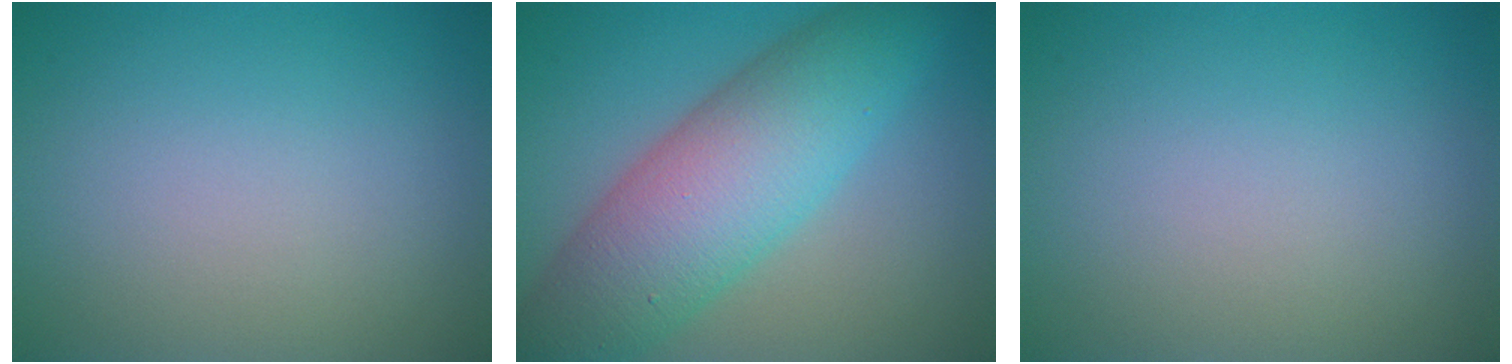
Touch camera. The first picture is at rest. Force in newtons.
{"total": 9.6, "press": 9.6, "slide": 0.1}
{"total": 0.0}